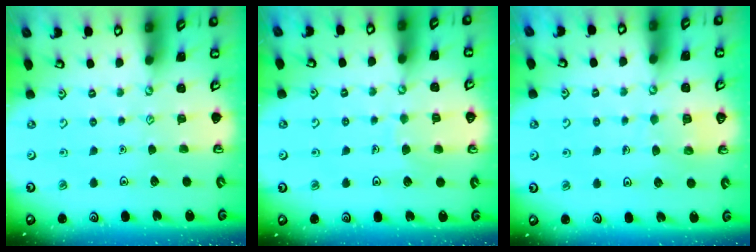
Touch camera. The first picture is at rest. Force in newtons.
{"total": 5.6, "press": 5.6, "slide": 0.2}
{"total": 5.7, "press": 5.7, "slide": 0.5}